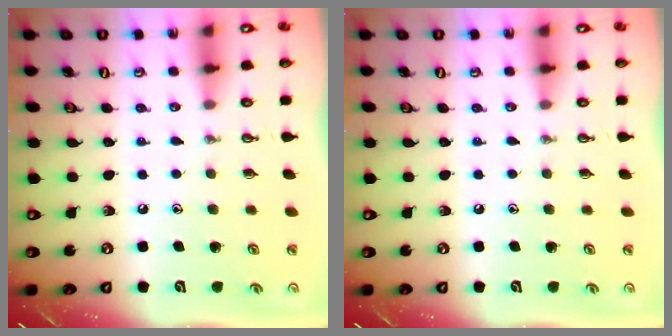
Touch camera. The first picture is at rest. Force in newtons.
{"total": 0.0}